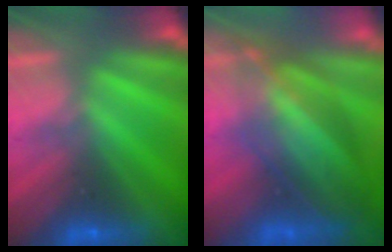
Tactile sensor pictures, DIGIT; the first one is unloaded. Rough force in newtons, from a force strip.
{"total": 7.2}